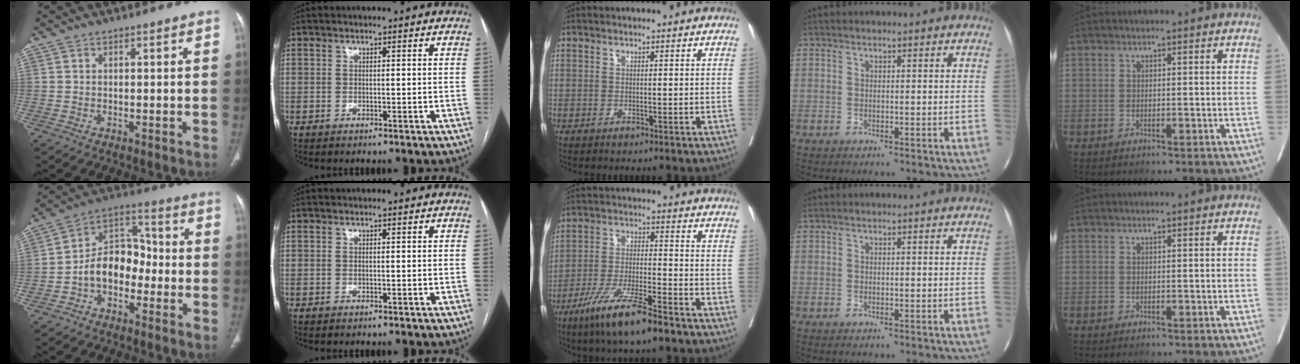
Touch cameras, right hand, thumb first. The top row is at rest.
{"thumb": {"total": 10.7, "force": [-3.3, 7.6, 6.8], "torque": [-0.089, 0.050, -0.070]}, "middle": {"total": 11.2, "force": [-7.7, 1.0, 8.1], "torque": [-0.154, -0.026, -0.140]}}